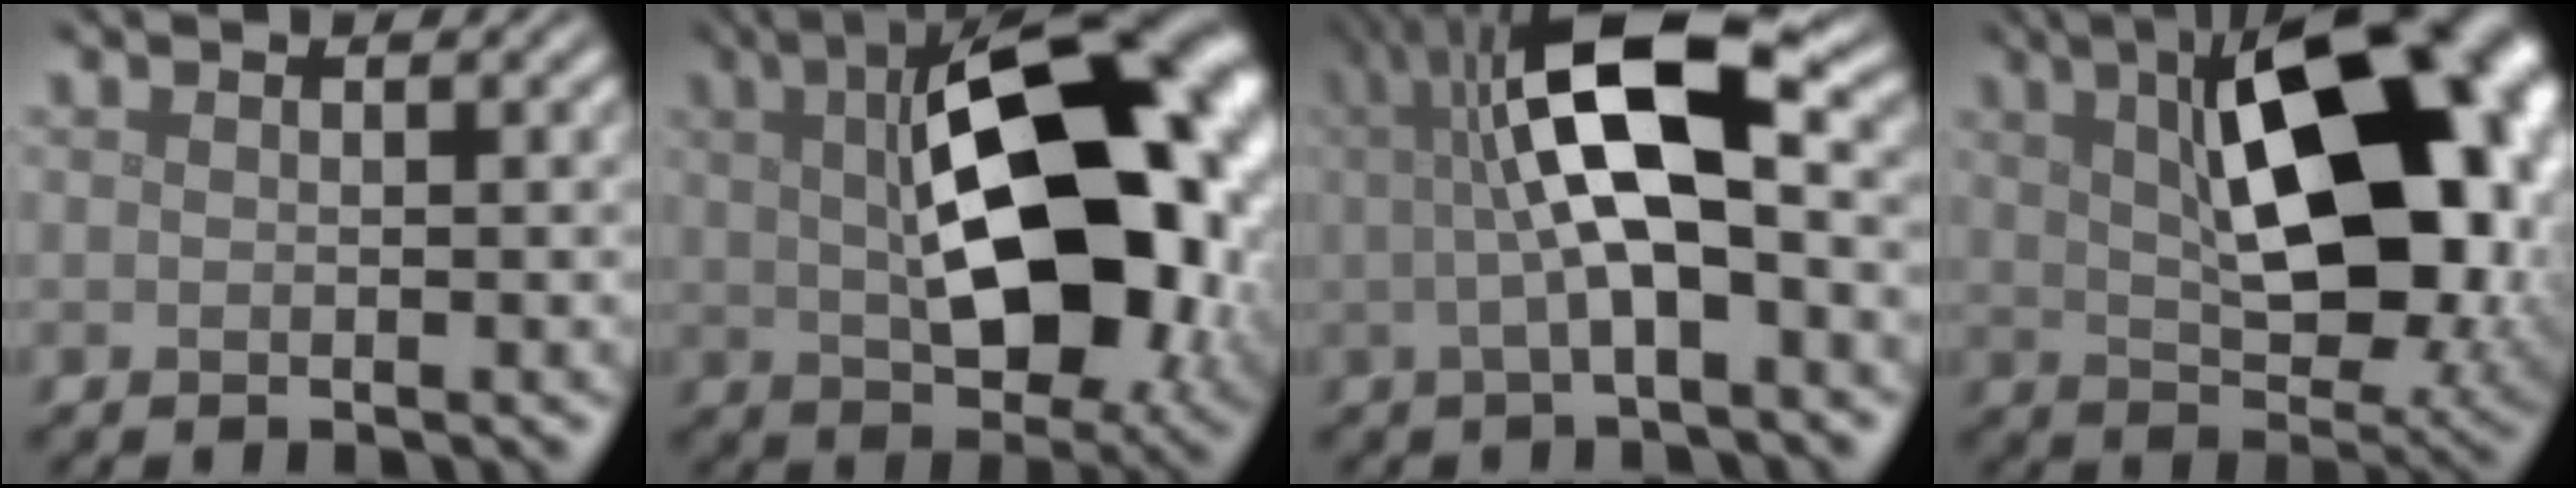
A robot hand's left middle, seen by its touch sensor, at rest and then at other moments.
{"total": 17.1, "force": [2.3, 9.2, 14.2], "torque": [-0.218, -0.005, 0.052]}
{"total": 9.7, "force": [1.4, 2.9, 9.1], "torque": [-0.155, 0.017, 0.016]}
{"total": 16.4, "force": [3.9, 8.3, 13.6], "torque": [-0.187, 0.009, 0.062]}